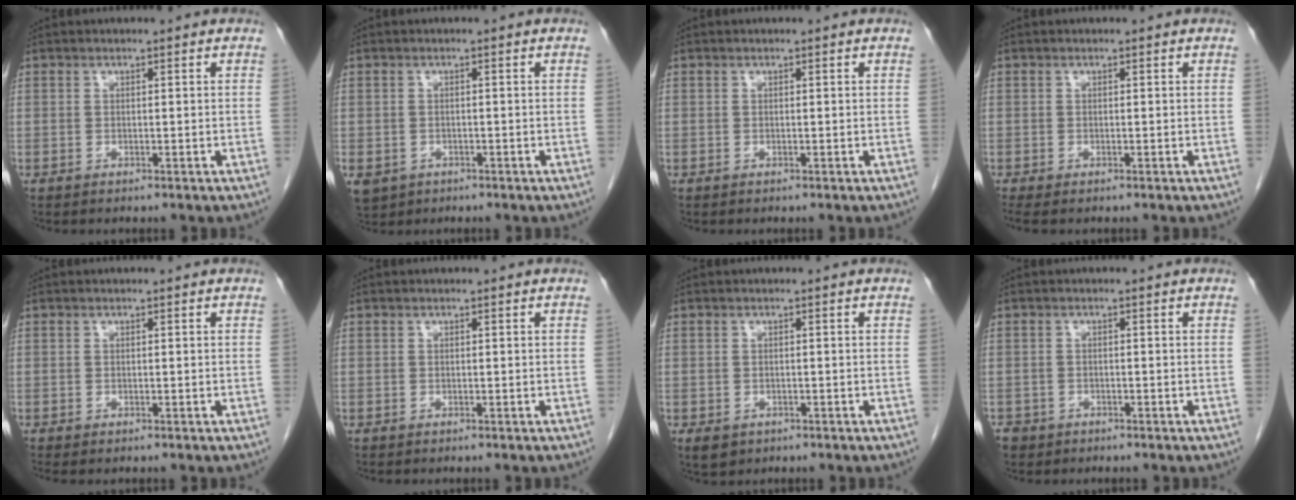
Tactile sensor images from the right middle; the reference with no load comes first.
{"total": 8.3, "force": [-3.6, 6.7, 3.1], "torque": [-0.095, -0.008, -0.047]}
{"total": 0.0}
{"total": 1.3, "force": [-1.1, 0.4, 0.7], "torque": [-0.006, -0.004, -0.015]}
{"total": 0.0}
{"total": 0.0}
{"total": 2.7, "force": [-1.5, 2.0, 1.1], "torque": [-0.016, -0.001, -0.015]}
{"total": 3.1, "force": [-2.1, 2.1, 0.7], "torque": [-0.014, 0.001, -0.036]}